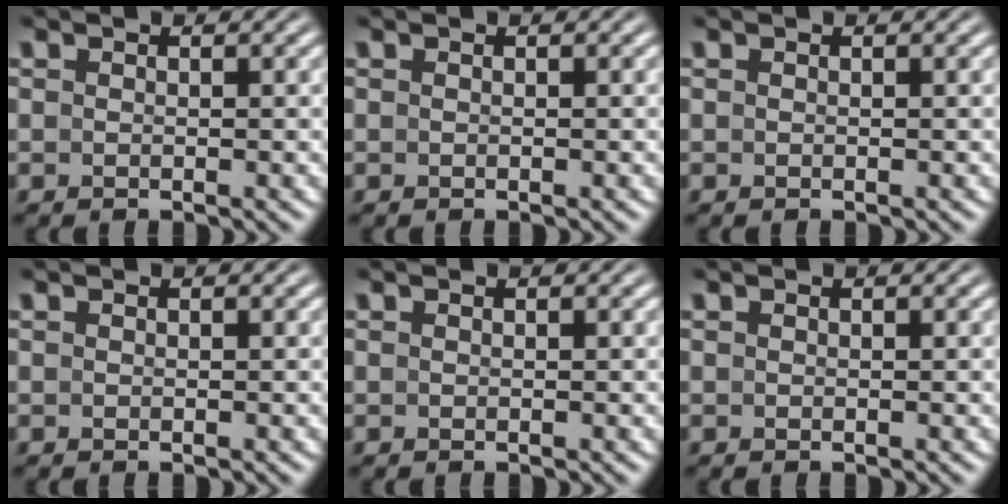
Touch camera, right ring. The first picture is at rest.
{"total": 0.0}
{"total": 0.0}
{"total": 0.0}
{"total": 0.0}
{"total": 0.0}